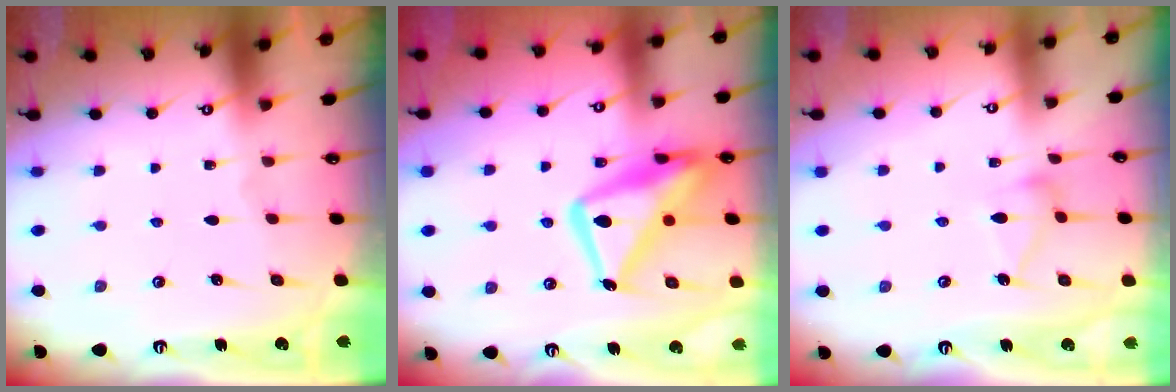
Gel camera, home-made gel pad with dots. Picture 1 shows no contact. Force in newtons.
{"total": 18.6, "press": 18.6, "slide": 1.6}
{"total": 9.4, "press": 9.4, "slide": 0.3}